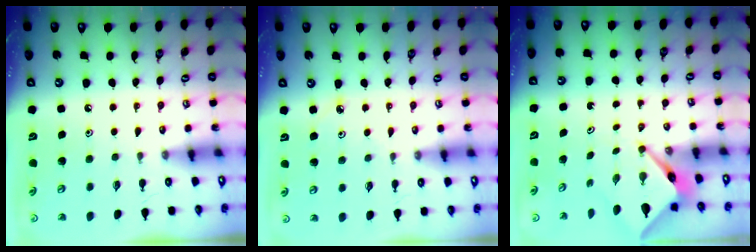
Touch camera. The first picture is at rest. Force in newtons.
{"total": 2.5, "press": 2.5, "slide": 0.3}
{"total": 4.3, "press": 4.3, "slide": 0.2}